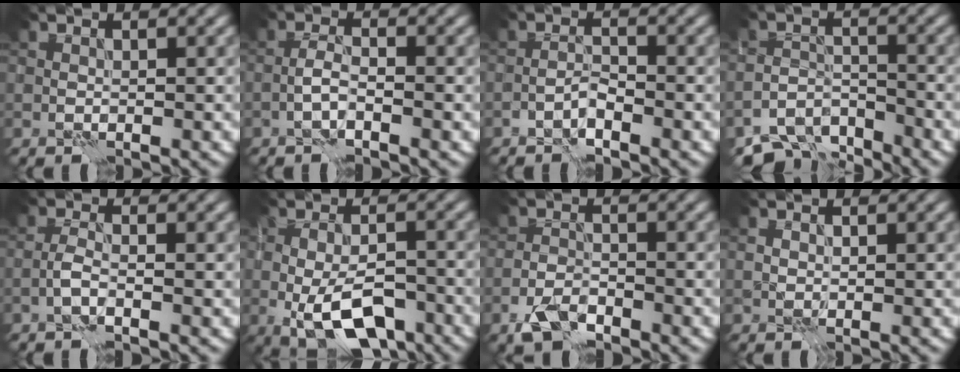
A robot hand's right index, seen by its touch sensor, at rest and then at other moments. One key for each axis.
{"total": 1.7, "fx": -0.9, "fy": 0.1, "fz": 1.4, "tx": -0.029, "ty": 0.007, "tz": -0.020}
{"total": 1.3, "fx": -1.1, "fy": -0.1, "fz": 0.6, "tx": -0.013, "ty": 0.008, "tz": -0.023}
{"total": 5.9, "fx": -5.3, "fy": 2.0, "fz": 1.7, "tx": -0.025, "ty": -0.013, "tz": -0.099}
{"total": 1.4, "fx": -0.7, "fy": 0.0, "fz": 1.1, "tx": -0.027, "ty": 0.004, "tz": -0.018}
{"total": 7.7, "fx": -3.5, "fy": 3.2, "fz": 6.0, "tx": -0.110, "ty": -0.010, "tz": -0.054}
{"total": 2.8, "fx": -2.2, "fy": 0.9, "fz": 1.6, "tx": -0.033, "ty": 0.001, "tz": -0.048}
{"total": 0.6, "fx": 0.4, "fy": -0.3, "fz": -0.2, "tx": 0.000, "ty": -0.001, "tz": 0.011}